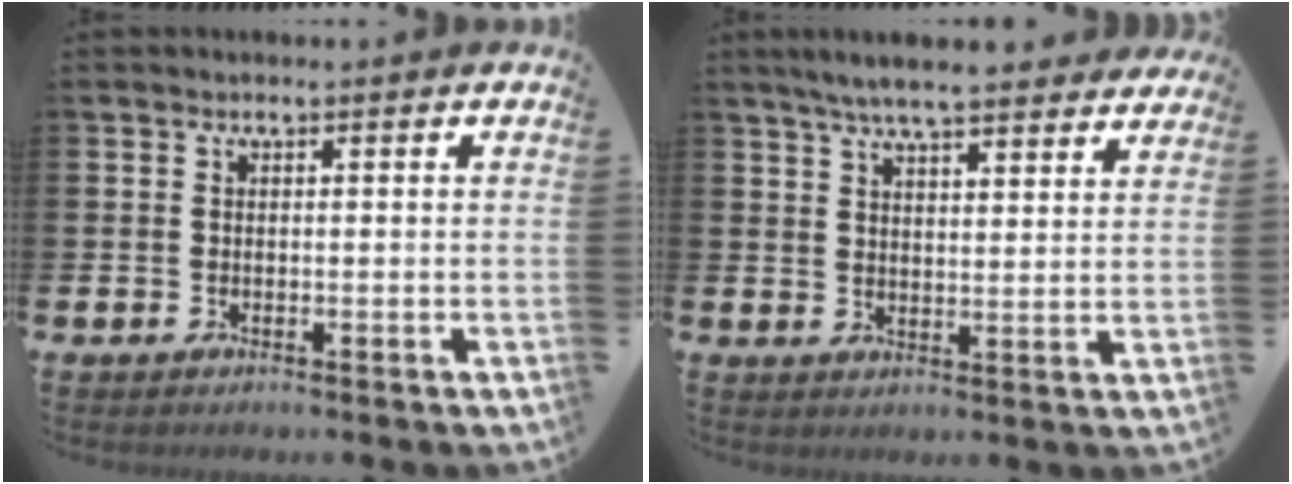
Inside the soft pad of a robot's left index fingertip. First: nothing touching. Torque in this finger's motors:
{"motor_torque": [1.11, -1.03, 0.73, 0.21]}